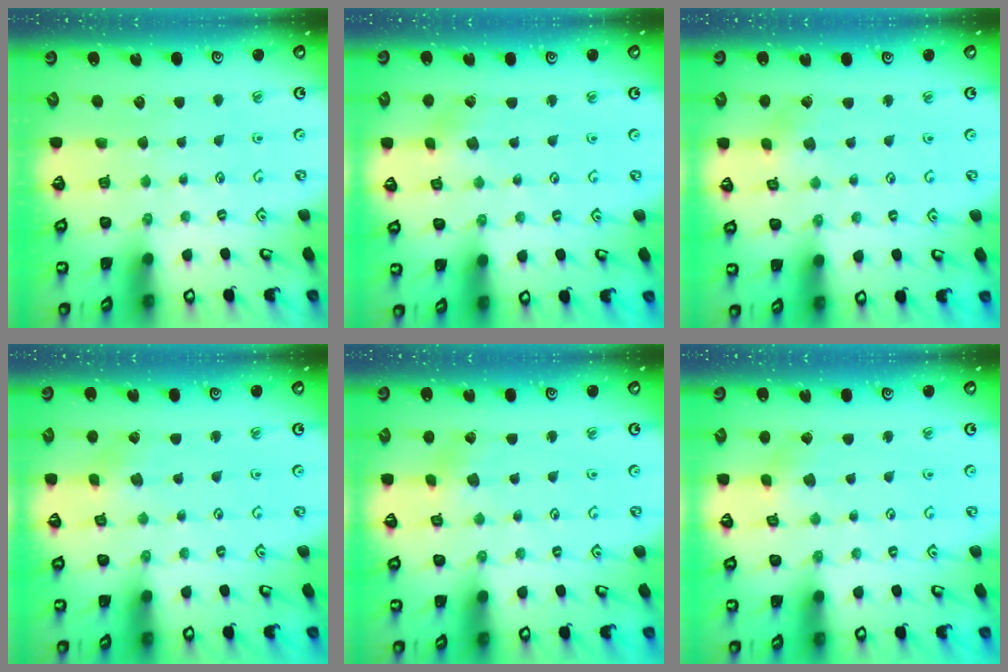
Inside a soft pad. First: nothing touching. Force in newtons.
{"total": 2.0, "press": 2.0, "slide": 0.4}
{"total": 1.7, "press": 1.7, "slide": 0.2}
{"total": 0.9, "press": 0.9, "slide": 0.2}
{"total": 2.5, "press": 2.4, "slide": 0.6}
{"total": 2.2, "press": 2.2, "slide": 0.2}